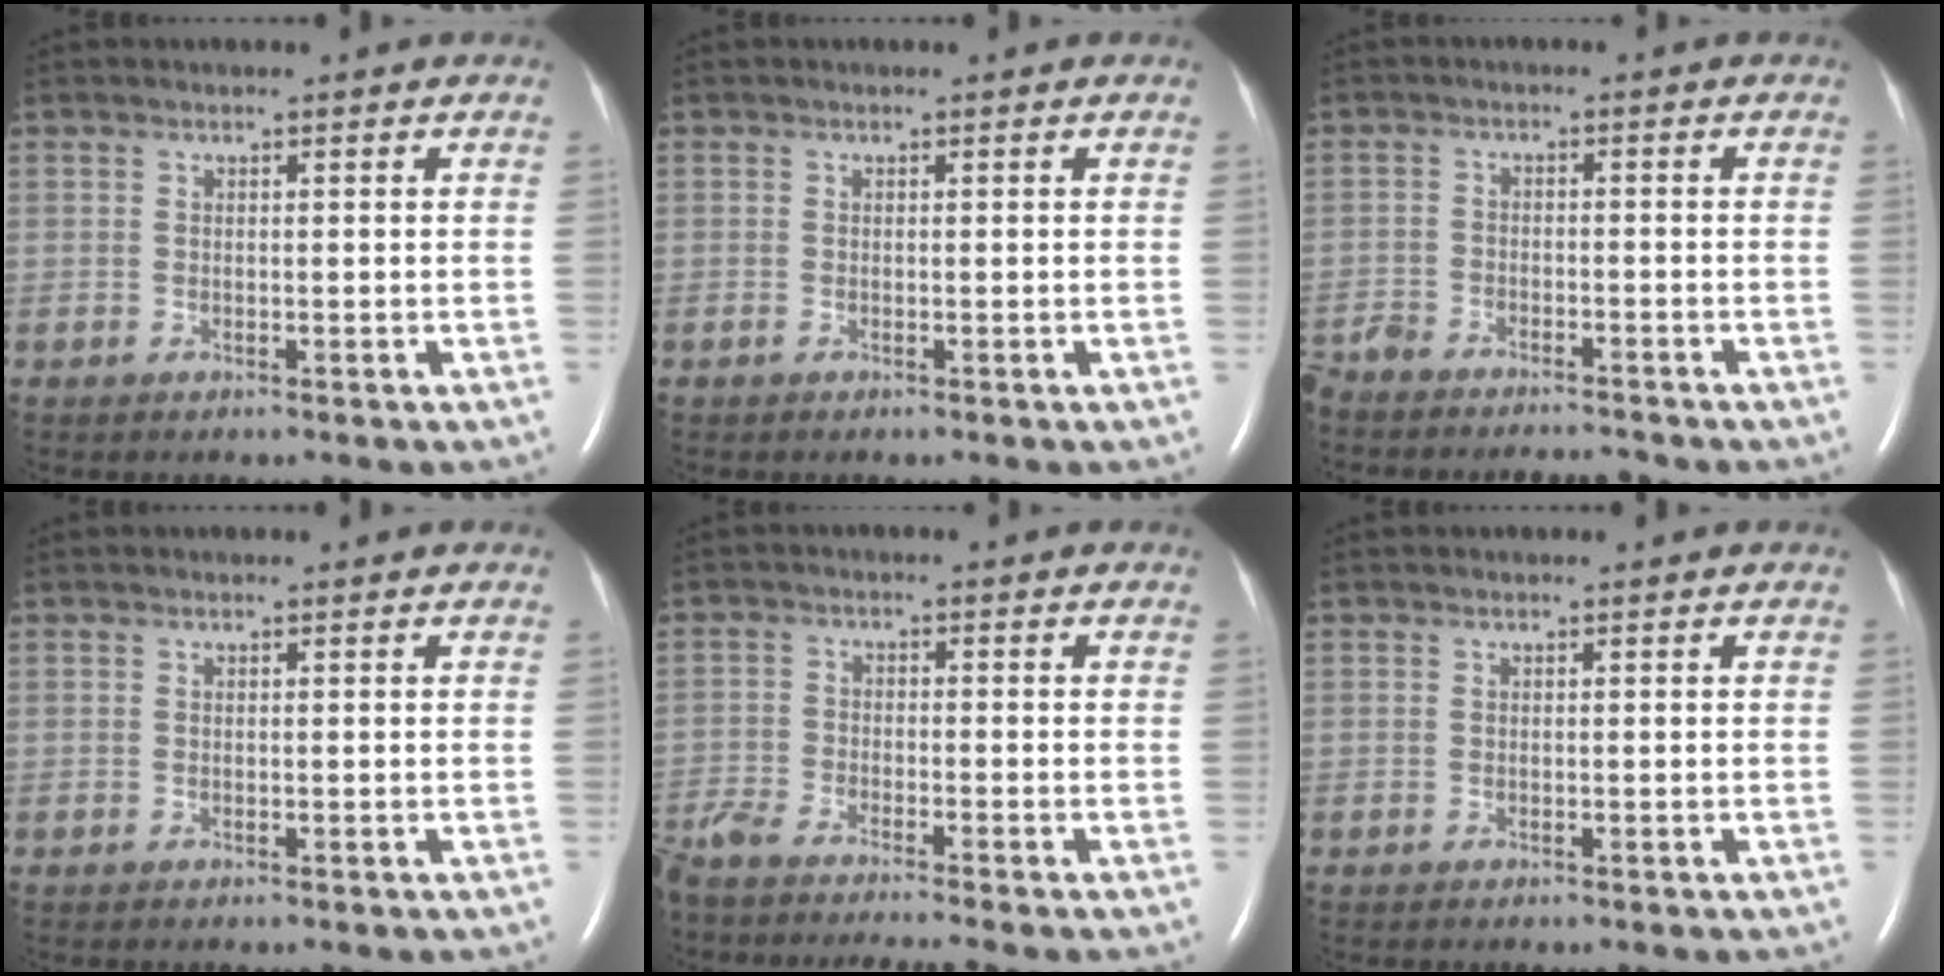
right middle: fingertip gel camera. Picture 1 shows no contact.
{"total": 0.0}
{"total": 9.2, "force": [-8.5, 1.9, 3.0], "torque": [-0.055, -0.003, -0.134]}
{"total": 0.0}
{"total": 10.9, "force": [-9.8, -0.4, 4.7], "torque": [-0.075, -0.020, -0.165]}
{"total": 0.0}